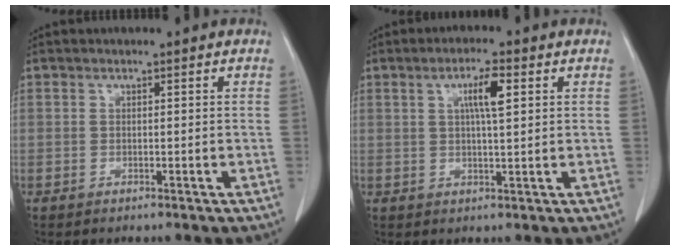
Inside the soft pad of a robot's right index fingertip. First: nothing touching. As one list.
[{"total": 4.8, "force": [1.6, 0.4, 4.5], "torque": [-0.080, 0.002, 0.026]}]